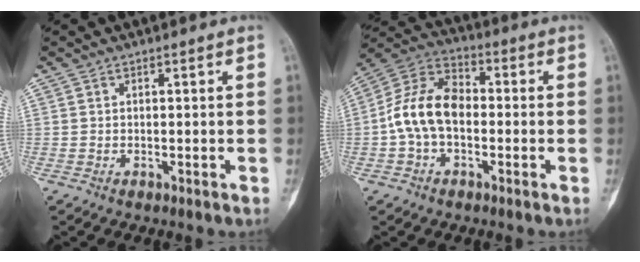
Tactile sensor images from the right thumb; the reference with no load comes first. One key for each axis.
{"total": 12.1, "fx": -1.3, "fy": 7.8, "fz": 9.2, "tx": -0.168, "ty": 0.038, "tz": -0.036}